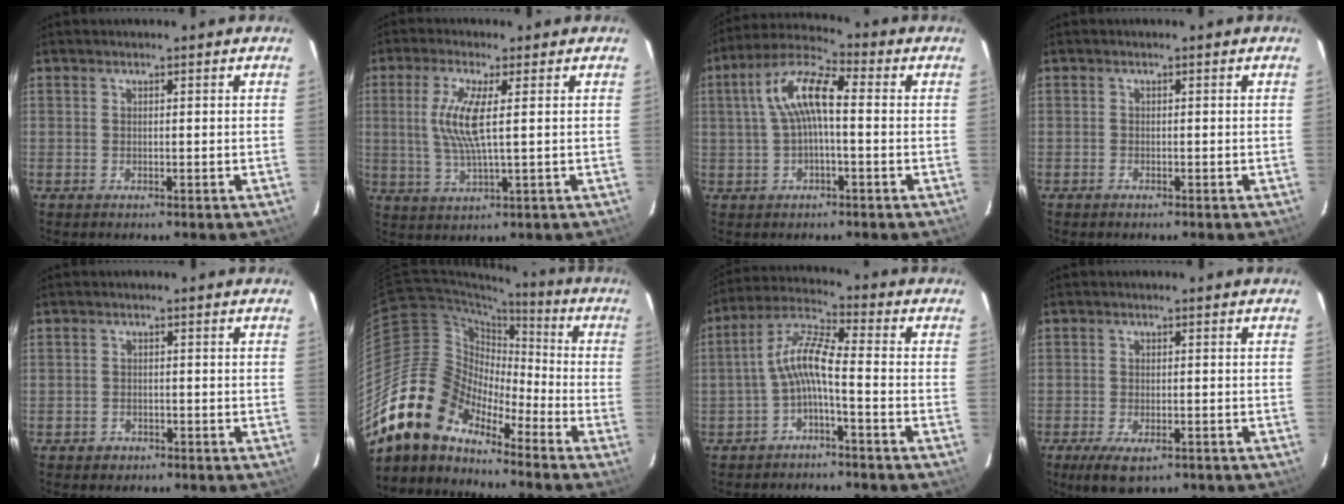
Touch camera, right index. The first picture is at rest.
{"total": 8.0, "force": [1.3, 1.1, 7.8], "torque": [-0.163, -0.002, 0.027]}
{"total": 9.9, "force": [0.6, 3.3, 9.3], "torque": [-0.186, 0.025, 0.009]}
{"total": 0.6, "force": [-0.5, 0.3, 0.0], "torque": [-0.001, 0.004, -0.010]}
{"total": 2.0, "force": [-1.2, 1.6, 0.3], "torque": [-0.009, 0.004, -0.016]}
{"total": 17.2, "force": [-13.6, 8.1, 6.8], "torque": [-0.130, 0.010, -0.264]}
{"total": 7.2, "force": [-2.4, 1.0, 6.8], "torque": [-0.162, 0.020, -0.048]}
{"total": 6.2, "force": [-3.9, 2.5, 4.1], "torque": [-0.094, -0.026, -0.065]}